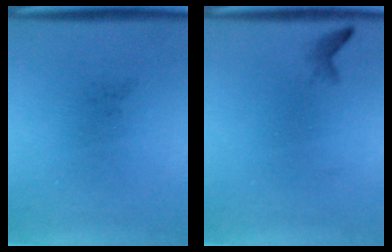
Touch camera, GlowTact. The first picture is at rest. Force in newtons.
{"total": 0.7}